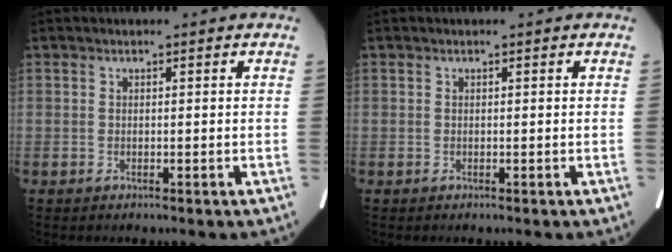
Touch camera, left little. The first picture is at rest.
{"total": 0.0}